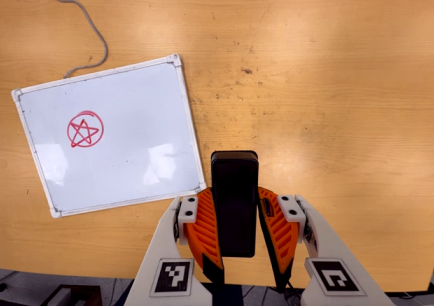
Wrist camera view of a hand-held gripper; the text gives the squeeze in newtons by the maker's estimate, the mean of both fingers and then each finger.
{"total": 9.2, "left": 7.6, "right": 10.8}